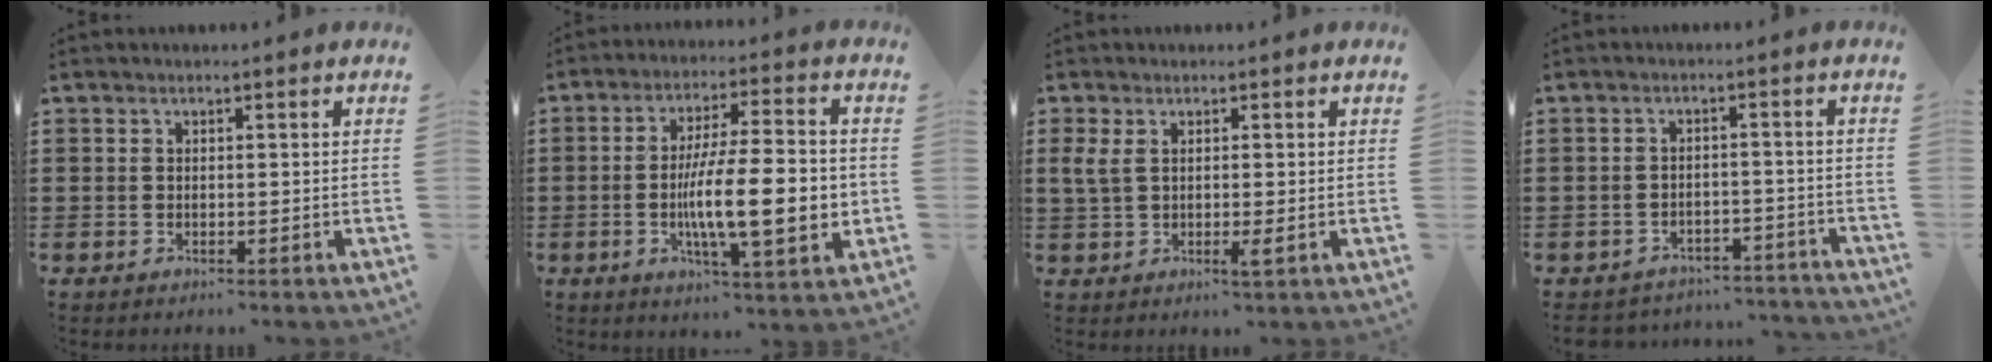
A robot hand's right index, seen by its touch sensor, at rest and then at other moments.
{"total": 15.0, "force": [-2.2, 3.7, 14.4], "torque": [-0.232, -0.015, -0.040]}
{"total": 3.7, "force": [0.2, 1.2, 3.5], "torque": [-0.089, -0.009, -0.003]}
{"total": 3.0, "force": [-3.0, 0.5, 0.1], "torque": [-0.008, 0.002, -0.063]}